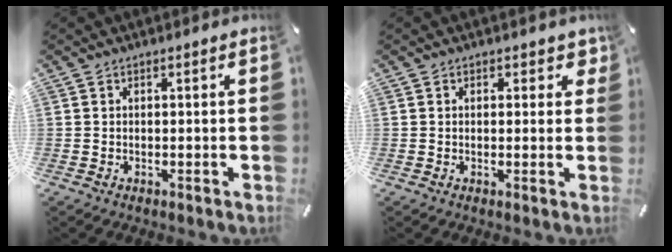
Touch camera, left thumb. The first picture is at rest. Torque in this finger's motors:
{"motor_torque": [0.00, -0.41, 0.06, 0.25, -0.02]}